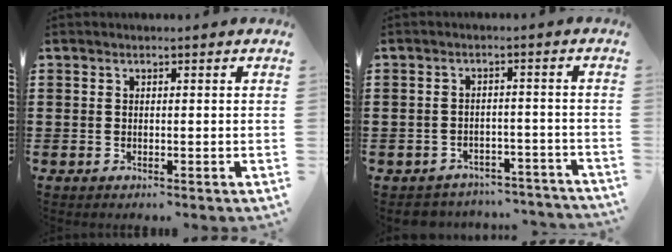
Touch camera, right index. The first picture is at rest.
{"total": 3.0, "force": [-2.9, 0.6, 0.2], "torque": [-0.010, 0.001, -0.062]}